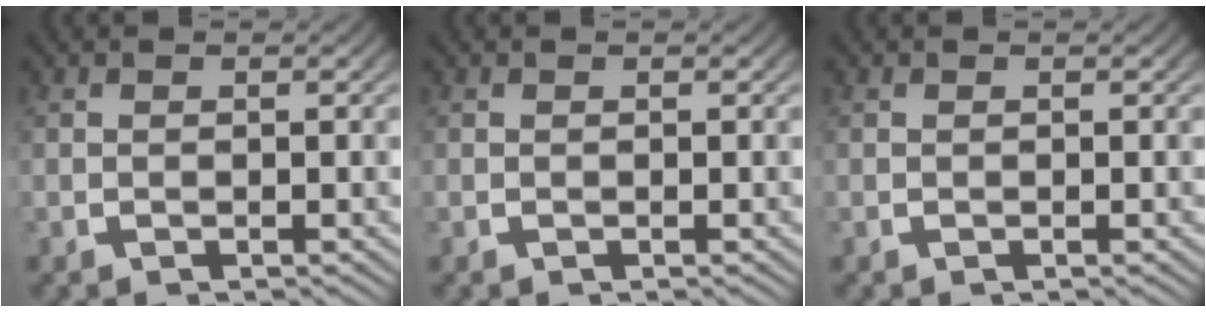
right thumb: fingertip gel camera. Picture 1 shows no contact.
{"total": 0.0}
{"total": 0.0}